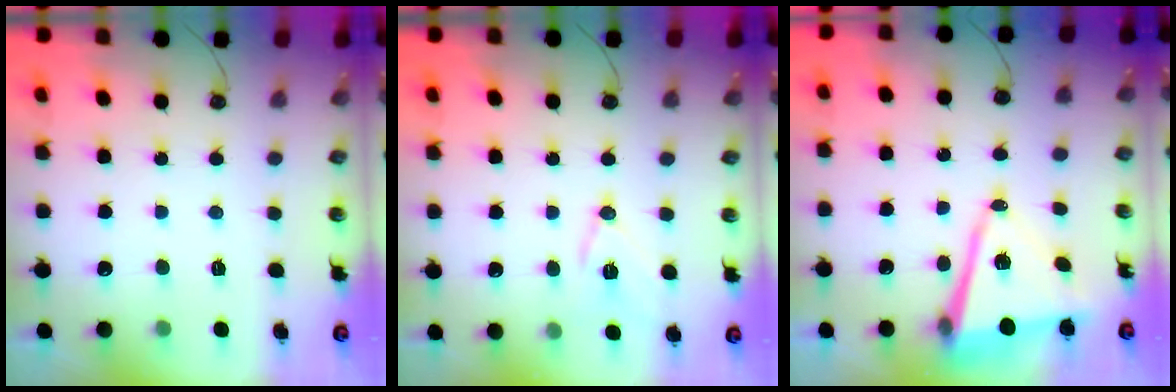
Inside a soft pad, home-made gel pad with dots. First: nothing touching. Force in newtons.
{"total": 9.9, "press": 9.3, "slide": 3.4}
{"total": 11.1, "press": 10.7, "slide": 3.0}